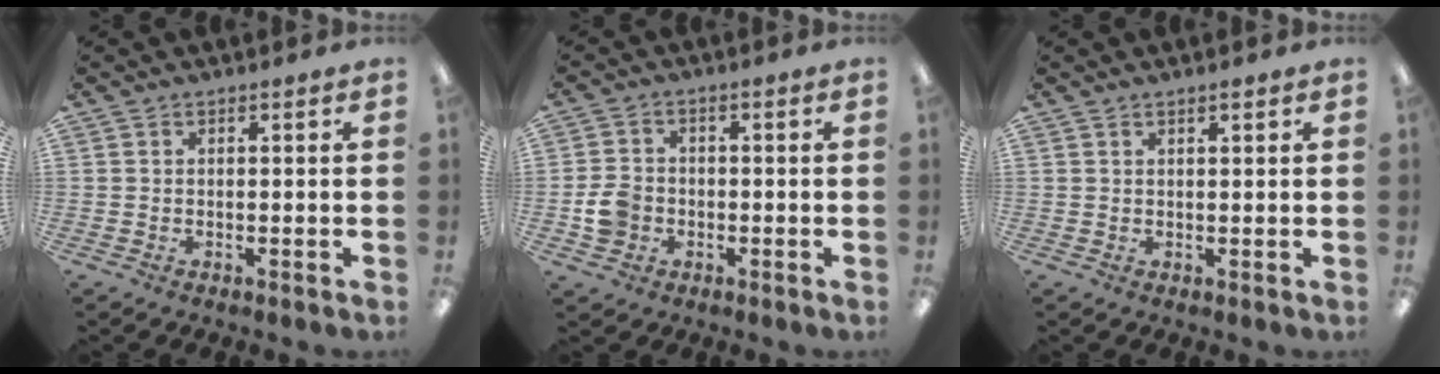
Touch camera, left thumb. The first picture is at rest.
{"total": 5.4, "force": [-1.5, 4.5, 2.5], "torque": [-0.055, 0.008, -0.026]}
{"total": 1.2, "force": [1.0, 0.2, 0.7], "torque": [-0.014, 0.000, 0.018]}